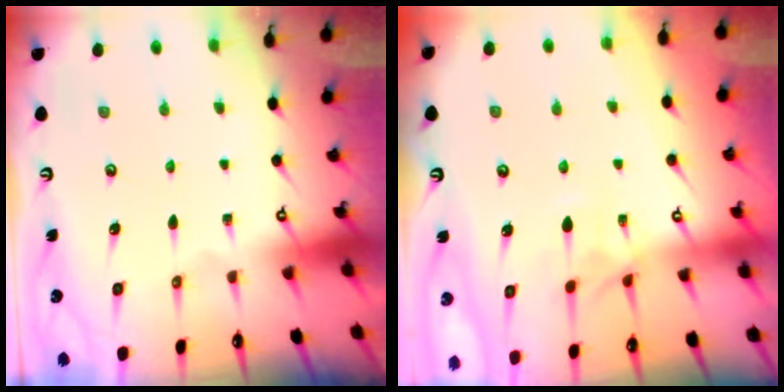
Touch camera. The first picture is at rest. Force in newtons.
{"total": 1.3, "press": 1.0, "slide": 0.8}